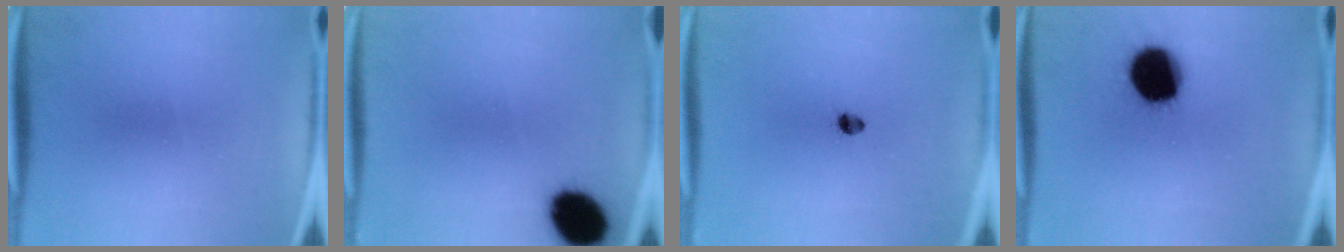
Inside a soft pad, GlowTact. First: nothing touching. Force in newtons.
{"total": 12.3}
{"total": 2.0}
{"total": 15.7}